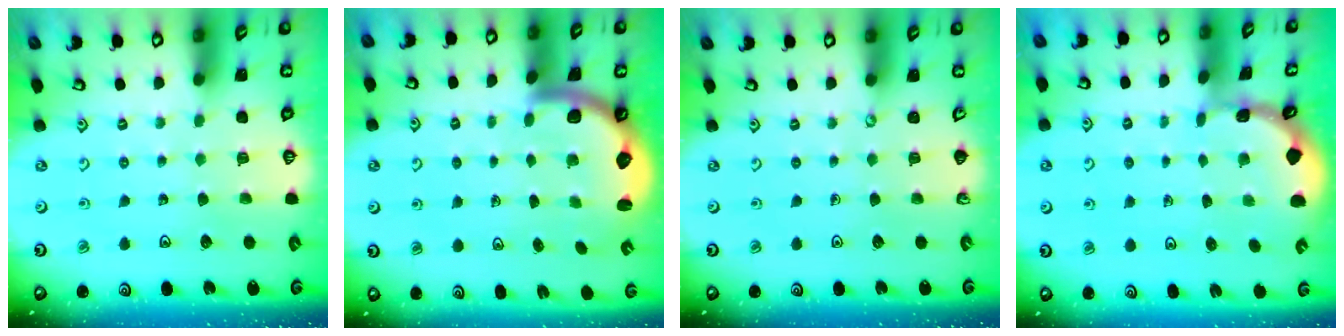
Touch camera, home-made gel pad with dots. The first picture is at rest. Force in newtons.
{"total": 2.8, "press": 2.8, "slide": 0.5}
{"total": 0.0}
{"total": 0.7, "press": 0.6, "slide": 0.2}